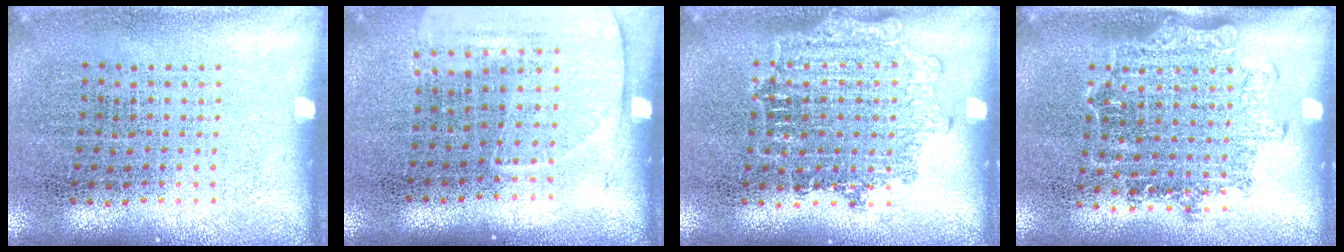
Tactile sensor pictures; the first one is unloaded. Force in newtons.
{"total": 1.4, "press": 1.3, "slide": 0.4}
{"total": 1.1, "press": 1.1, "slide": 0.1}
{"total": 1.3, "press": 1.1, "slide": 0.8}